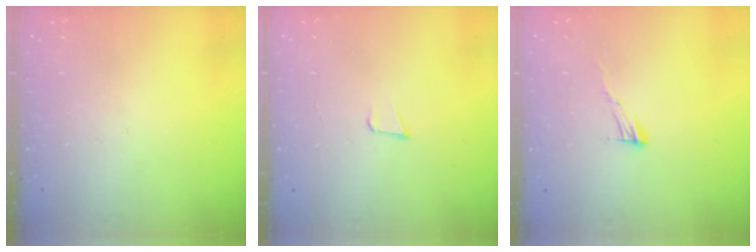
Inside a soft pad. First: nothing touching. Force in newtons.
{"total": 3.2, "press": 1.9, "slide": 2.6}
{"total": 6.1, "press": 6.1, "slide": 0.3}